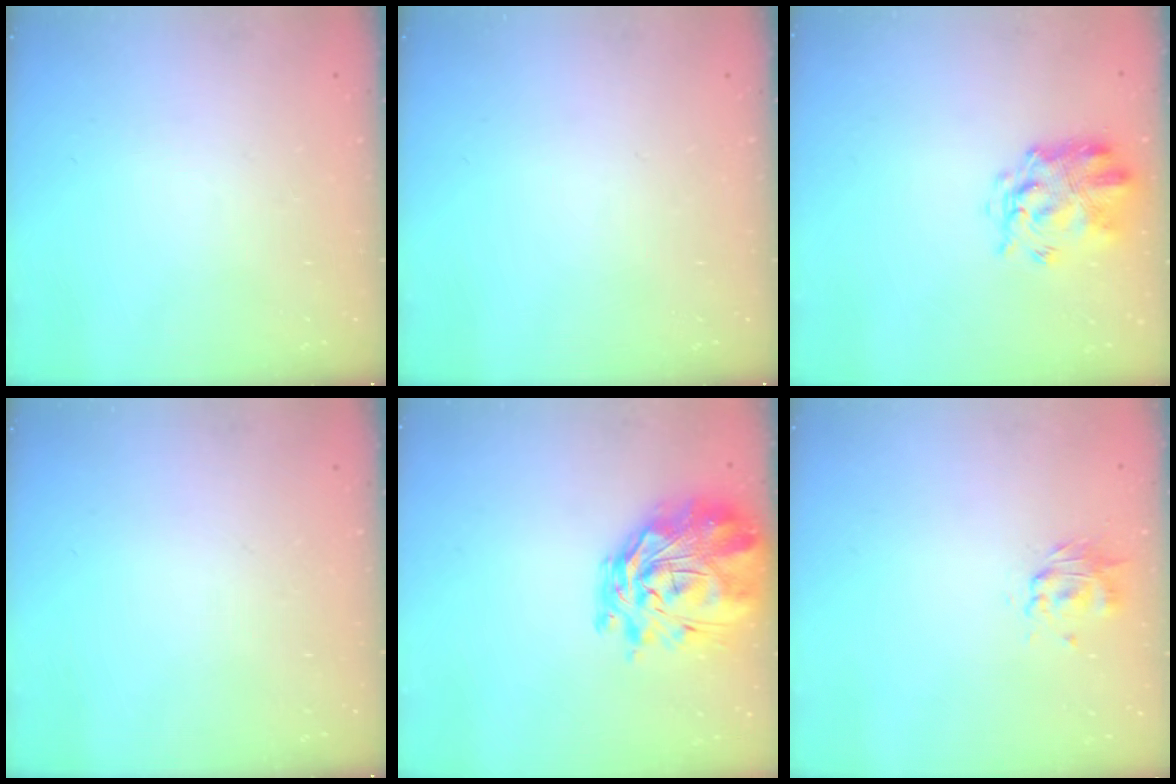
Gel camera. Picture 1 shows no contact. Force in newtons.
{"total": 0.0}
{"total": 3.5, "press": 3.1, "slide": 1.6}
{"total": 0.0}
{"total": 4.5, "press": 4.0, "slide": 2.1}
{"total": 2.8, "press": 2.7, "slide": 0.7}